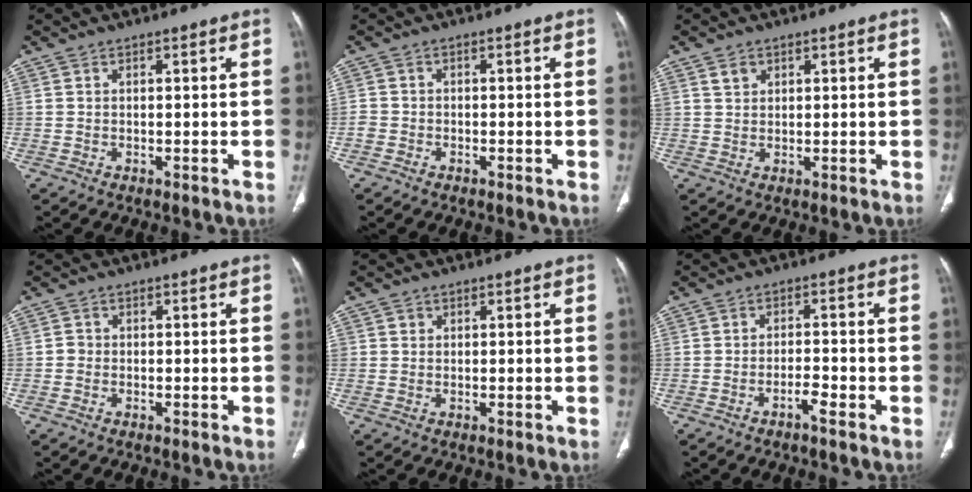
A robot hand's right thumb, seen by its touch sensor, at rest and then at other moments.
{"total": 1.5, "force": [-1.0, 1.1, 0.3], "torque": [-0.006, 0.006, -0.022]}
{"total": 2.2, "force": [1.3, 1.5, 0.9], "torque": [-0.010, -0.003, 0.026]}
{"total": 1.0, "force": [-0.5, 0.8, 0.4], "torque": [-0.004, 0.003, -0.014]}
{"total": 0.8, "force": [0.2, 0.8, 0.1], "torque": [0.007, 0.001, 0.003]}
{"total": 2.8, "force": [-1.9, 0.5, 2.1], "torque": [-0.039, 0.016, -0.034]}